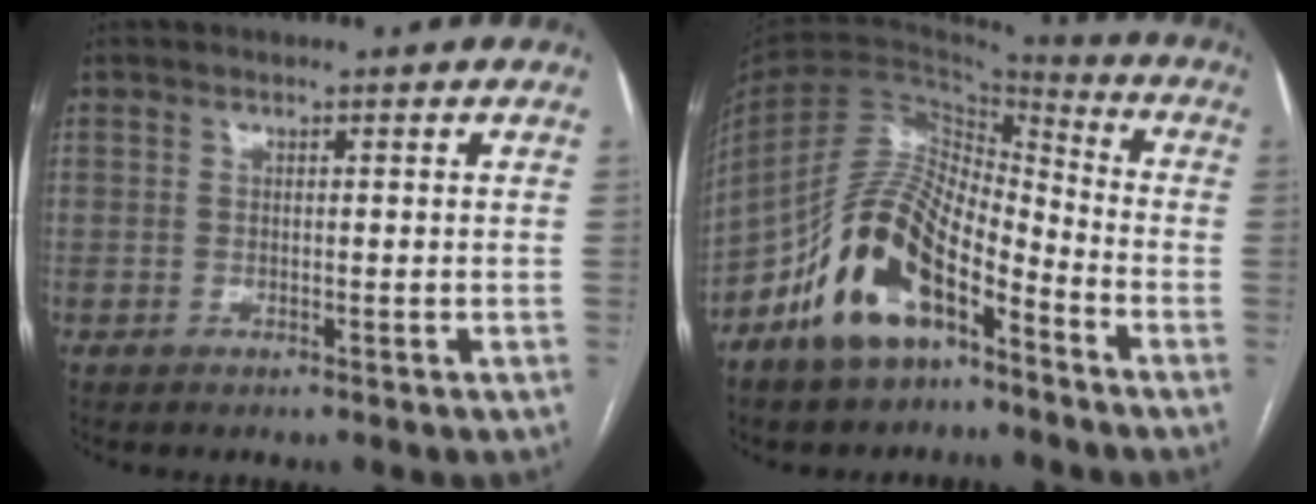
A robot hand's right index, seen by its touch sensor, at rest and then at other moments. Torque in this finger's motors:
{"motor_torque": [1.13, -1.00, 1.05, 0.21]}